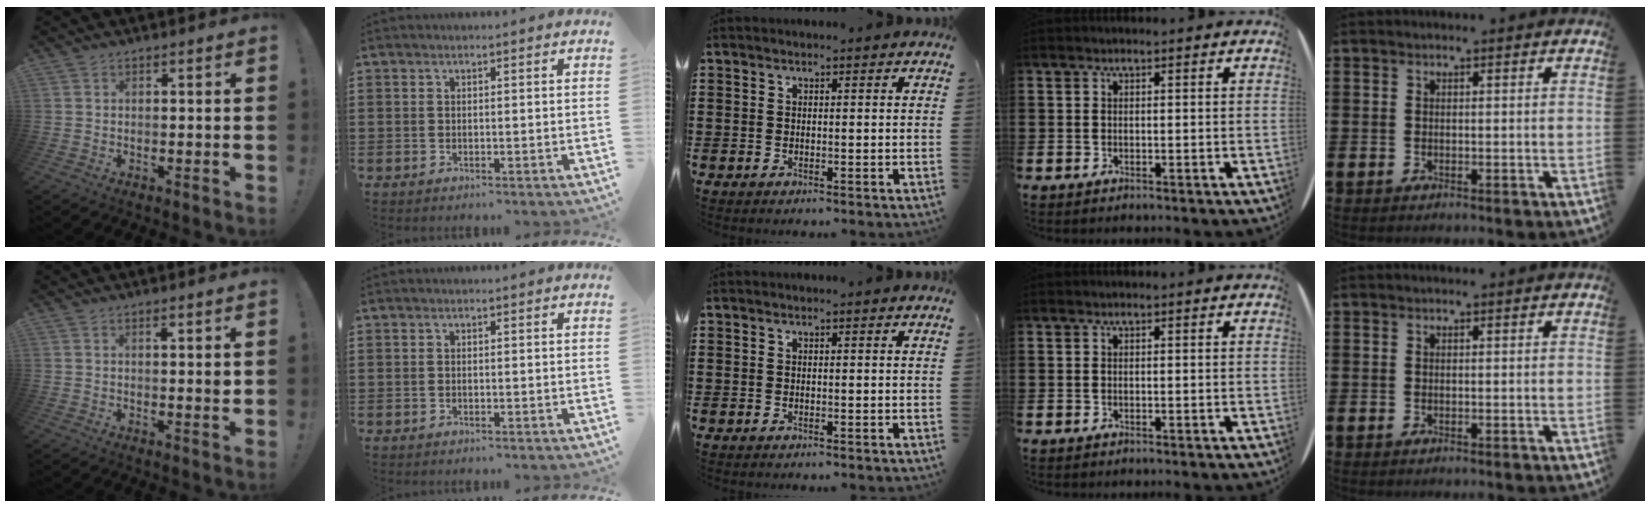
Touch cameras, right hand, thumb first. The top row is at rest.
{"thumb": {"total": 1.5, "force": [0.7, 0.2, 1.4], "torque": [-0.013, -0.004, 0.007]}}